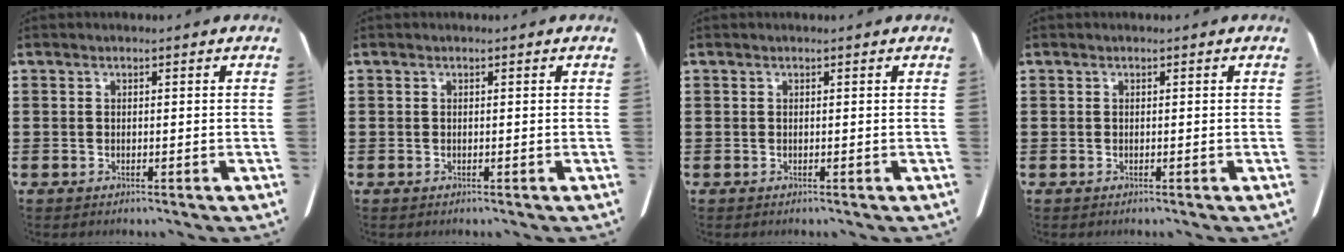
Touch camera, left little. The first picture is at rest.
{"total": 0.0}
{"total": 0.0}
{"total": 0.0}